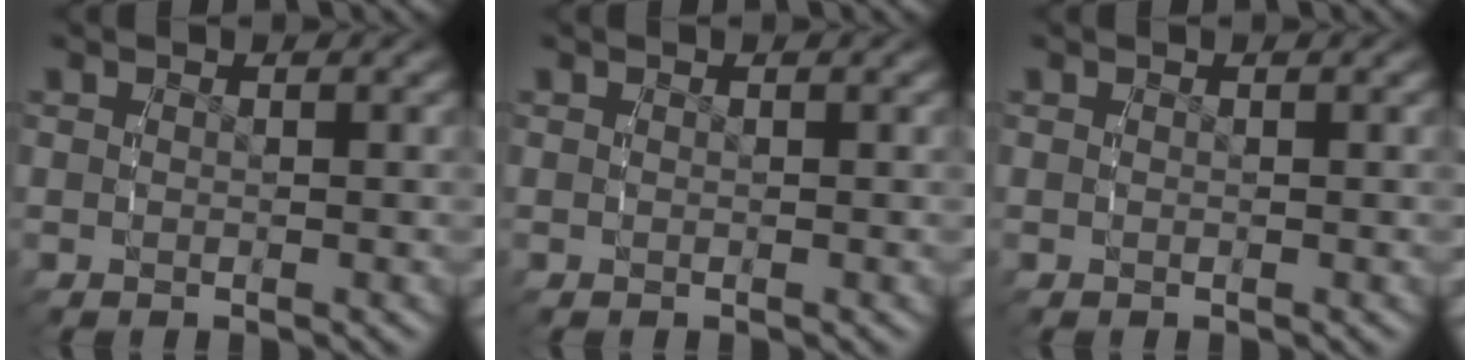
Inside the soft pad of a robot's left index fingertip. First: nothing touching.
{"total": 0.0}
{"total": 0.0}